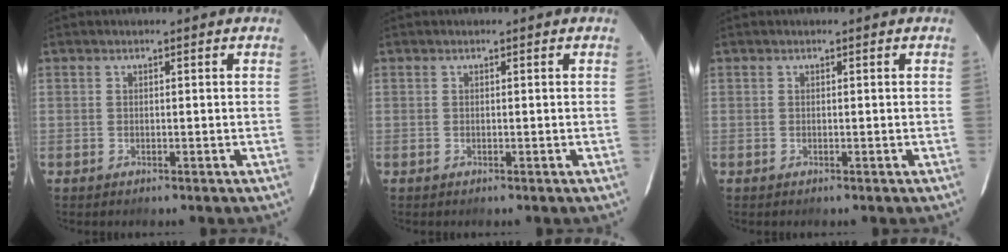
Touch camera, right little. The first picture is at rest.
{"total": 0.0}
{"total": 0.0}